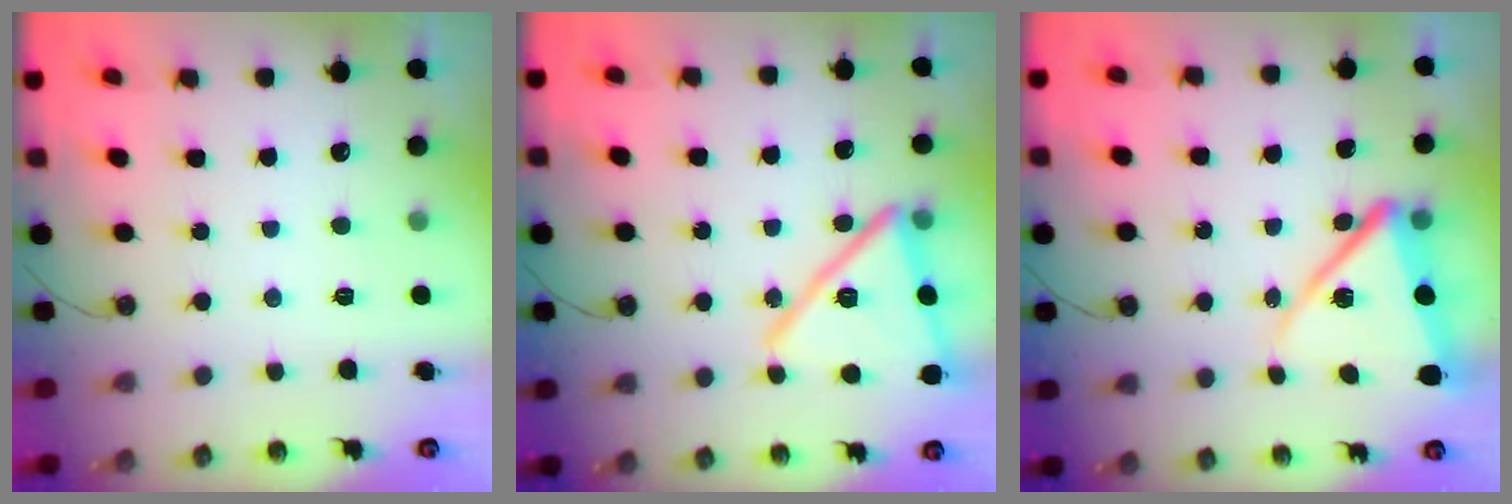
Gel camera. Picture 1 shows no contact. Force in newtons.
{"total": 19.0, "press": 18.9, "slide": 1.5}
{"total": 13.8, "press": 13.7, "slide": 1.5}